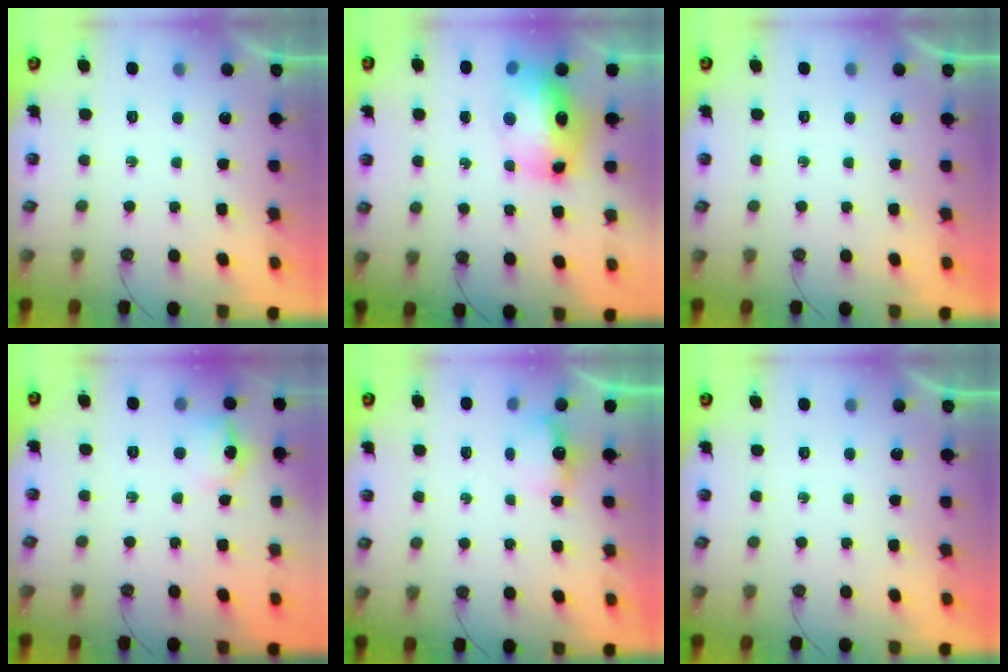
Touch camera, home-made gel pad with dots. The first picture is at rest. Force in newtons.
{"total": 13.8, "press": 13.8, "slide": 1.5}
{"total": 0.0}
{"total": 9.0, "press": 9.0, "slide": 0.9}
{"total": 4.6, "press": 4.5, "slide": 0.8}
{"total": 0.0}